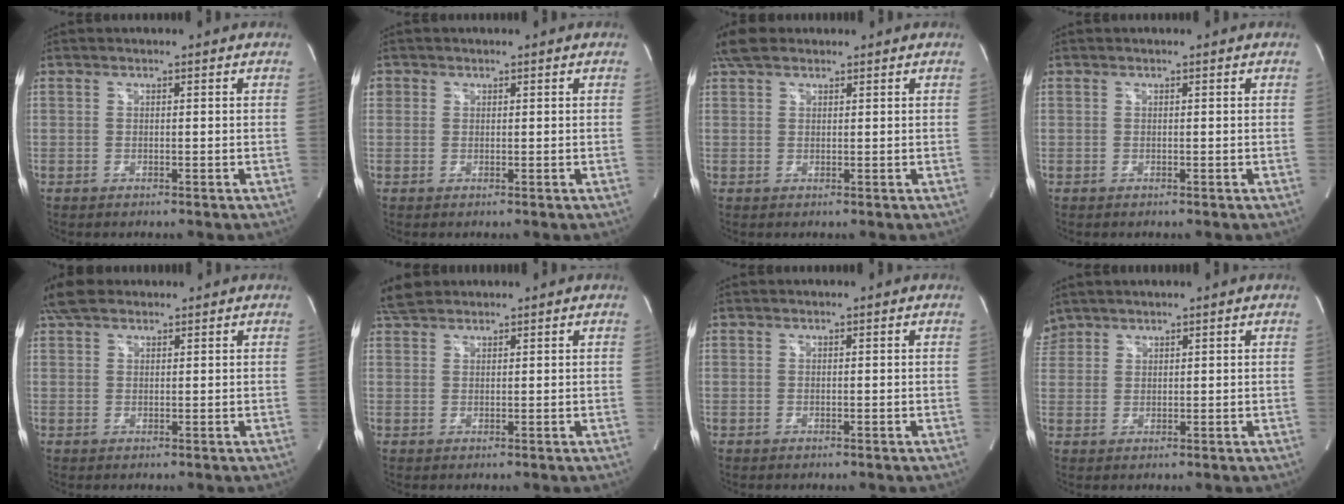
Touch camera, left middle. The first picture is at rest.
{"total": 1.4, "force": [0.7, 1.2, 0.2], "torque": [0.003, 0.004, 0.011]}
{"total": 3.7, "force": [2.9, 1.8, 1.5], "torque": [-0.039, 0.022, 0.055]}
{"total": 0.0}
{"total": 4.4, "force": [3.5, 2.1, 1.7], "torque": [-0.044, 0.024, 0.068]}
{"total": 3.0, "force": [2.8, 1.0, 0.5], "torque": [-0.021, 0.014, 0.054]}
{"total": 0.0}
{"total": 3.2, "force": [2.8, 1.5, 0.0], "torque": [-0.002, 0.017, 0.058]}